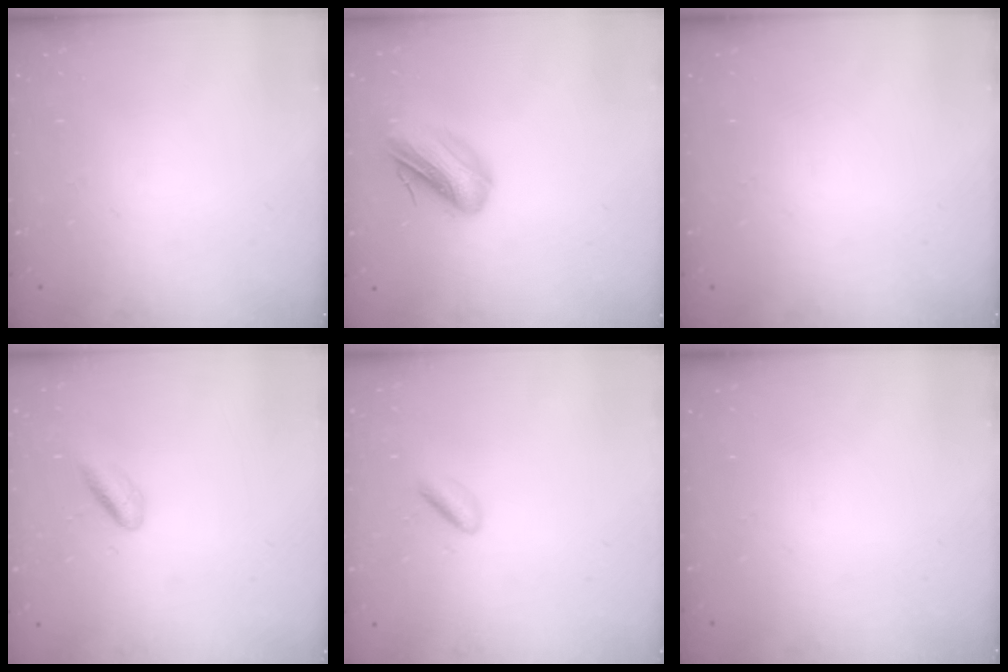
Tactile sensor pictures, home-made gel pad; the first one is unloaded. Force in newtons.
{"total": 9.4, "press": 9.3, "slide": 1.3}
{"total": 0.0}
{"total": 2.4, "press": 2.2, "slide": 1.0}
{"total": 1.8, "press": 1.5, "slide": 0.9}
{"total": 0.0}